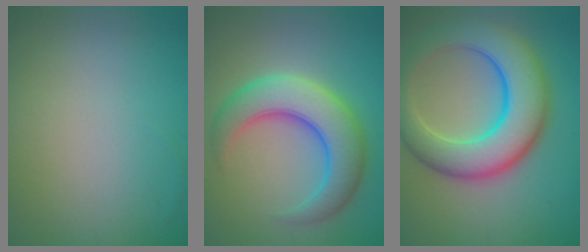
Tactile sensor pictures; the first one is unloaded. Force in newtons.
{"total": 7.9, "press": 7.8, "slide": 0.3}
{"total": 9.7, "press": 9.7, "slide": 0.2}